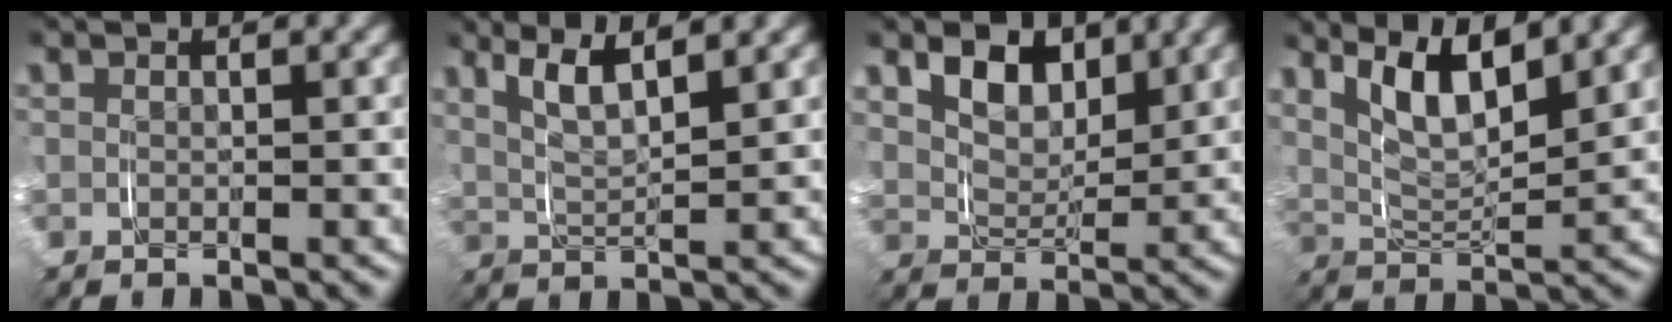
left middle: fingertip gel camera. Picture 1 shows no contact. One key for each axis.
{"total": 4.7, "fx": 2.5, "fy": 1.9, "fz": 3.5, "tx": -0.076, "ty": -0.003, "tz": 0.046}
{"total": 5.3, "fx": 2.9, "fy": 3.4, "fz": 2.8, "tx": -0.057, "ty": 0.002, "tz": 0.049}
{"total": 7.3, "fx": 3.6, "fy": 3.6, "fz": 5.1, "tx": -0.104, "ty": -0.004, "tz": 0.065}